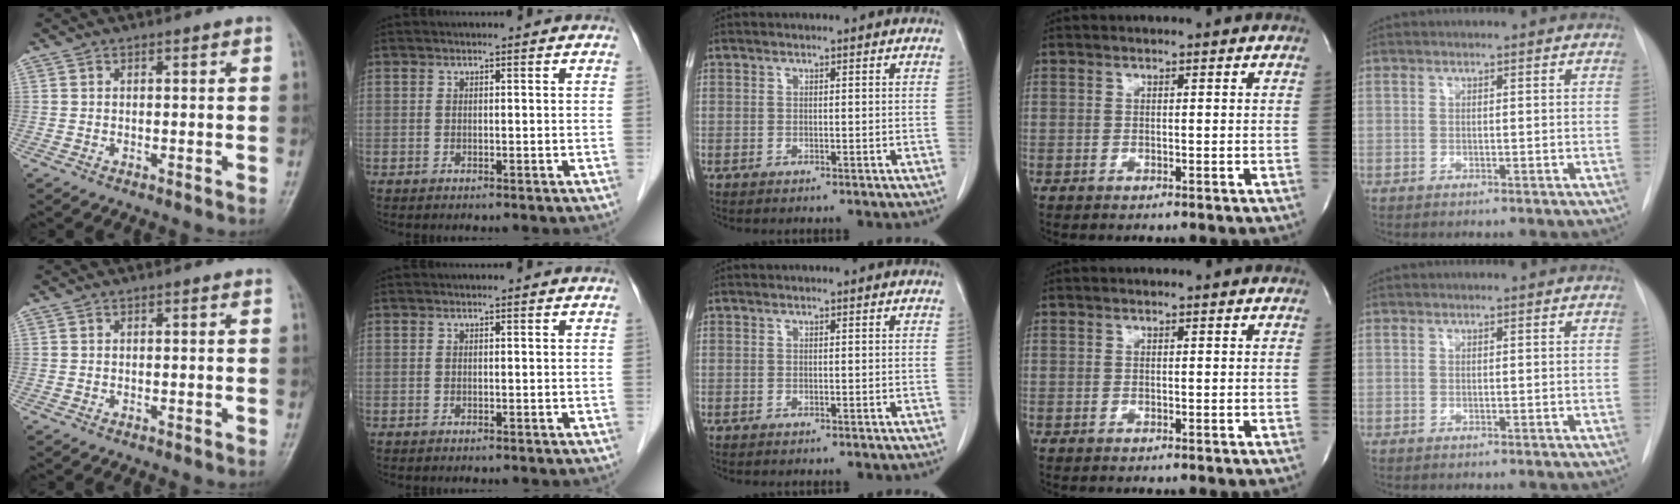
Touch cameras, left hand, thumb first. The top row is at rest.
{}